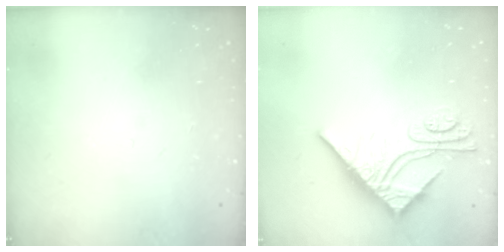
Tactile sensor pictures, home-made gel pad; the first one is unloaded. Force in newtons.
{"total": 11.6, "press": 11.5, "slide": 1.0}